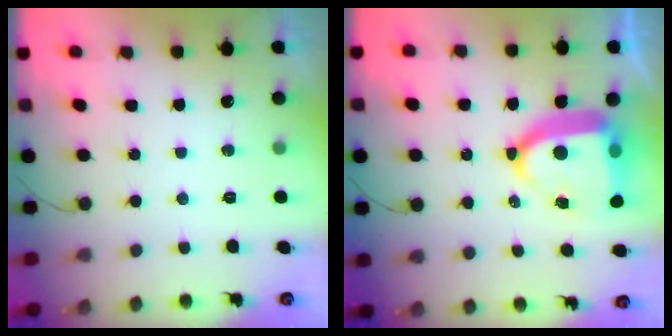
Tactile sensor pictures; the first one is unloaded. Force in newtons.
{"total": 17.3, "press": 17.2, "slide": 2.0}